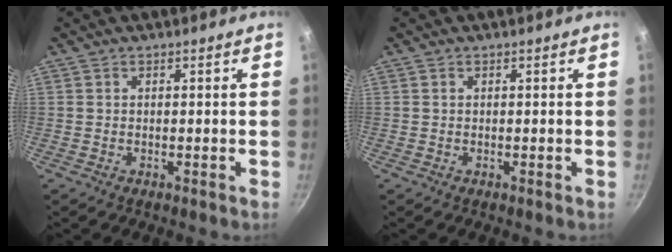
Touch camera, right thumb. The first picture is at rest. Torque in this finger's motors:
{"motor_torque": [-0.15, 0.40, -0.02, -0.79, 0.04]}